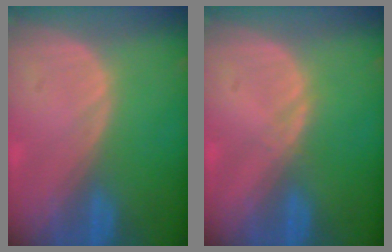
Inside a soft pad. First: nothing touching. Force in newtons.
{"total": 0.6, "press": 0.6, "slide": 0.1}